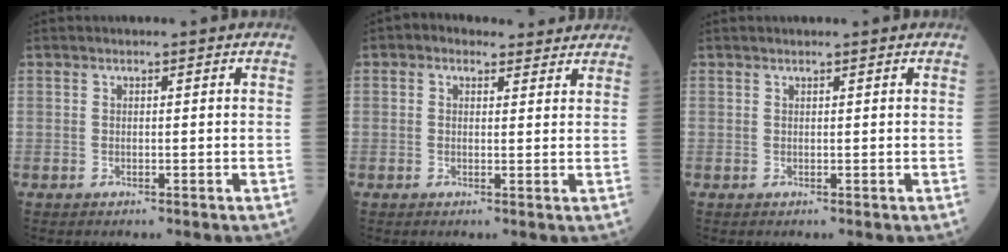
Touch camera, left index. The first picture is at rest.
{"total": 4.2, "force": [3.2, 2.4, 1.4], "torque": [-0.020, 0.022, 0.043]}
{"total": 0.9, "force": [0.8, -0.1, 0.4], "torque": [-0.005, 0.007, 0.015]}